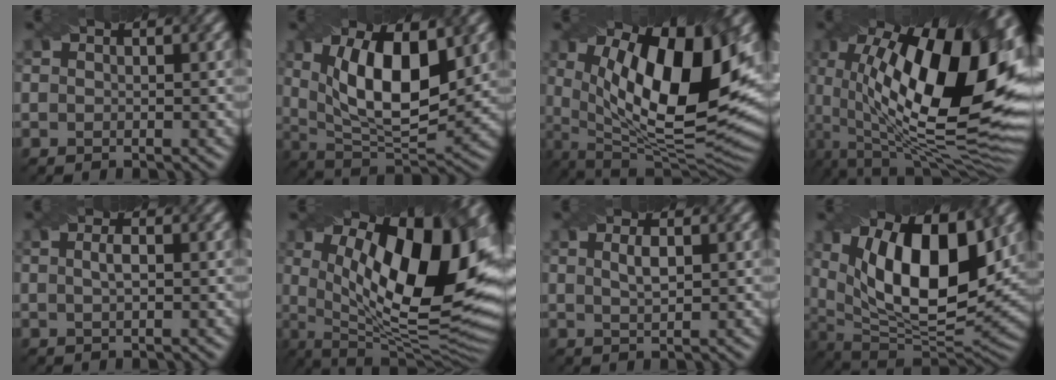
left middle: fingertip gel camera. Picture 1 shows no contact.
{"total": 10.9, "force": [2.5, 4.6, 9.5], "torque": [-0.153, -0.004, 0.040]}
{"total": 15.1, "force": [3.6, 5.8, 13.5], "torque": [-0.204, -0.010, 0.057]}
{"total": 19.2, "force": [3.0, 7.9, 17.2], "torque": [-0.246, 0.009, 0.050]}
{"total": 1.2, "force": [-0.1, 0.3, 1.2], "torque": [-0.024, 0.005, 0.000]}
{"total": 16.3, "force": [3.4, 6.5, 14.5], "torque": [-0.196, -0.009, 0.058]}
{"total": 1.5, "force": [0.3, 0.5, 1.4], "torque": [-0.026, 0.001, 0.010]}
{"total": 14.2, "force": [3.8, 6.2, 12.2], "torque": [-0.182, -0.002, 0.059]}